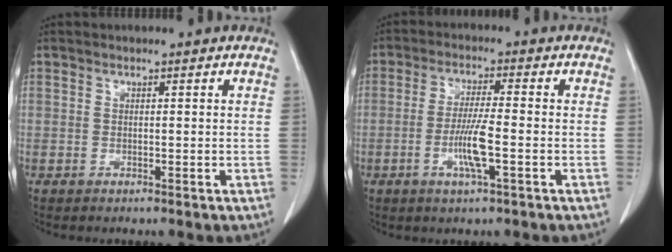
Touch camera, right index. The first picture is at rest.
{"total": 6.2, "force": [-1.8, 0.2, 6.0], "torque": [-0.119, -0.006, -0.032]}